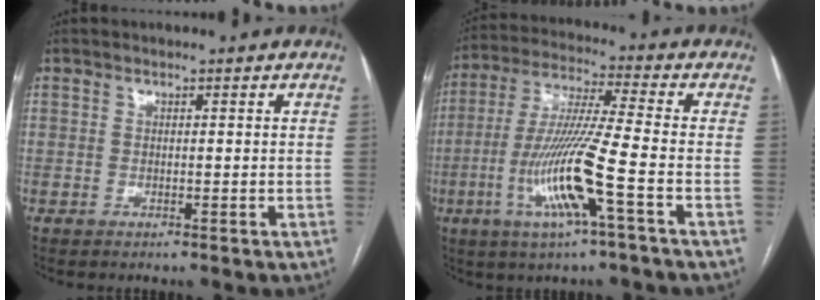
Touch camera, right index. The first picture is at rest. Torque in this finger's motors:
{"motor_torque": [1.27, -0.87, 0.37, 0.21]}